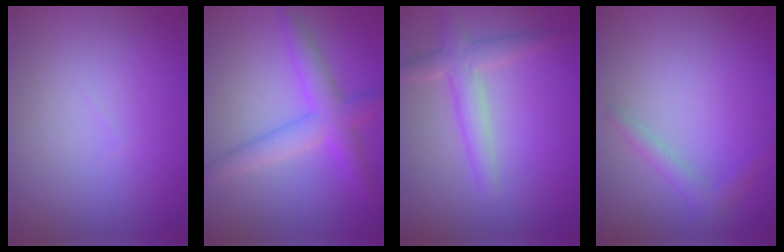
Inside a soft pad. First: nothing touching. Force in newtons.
{"total": 4.2, "press": 4.2, "slide": 0.1}
{"total": 2.9, "press": 2.9, "slide": 0.1}
{"total": 1.5, "press": 1.5, "slide": 0.1}